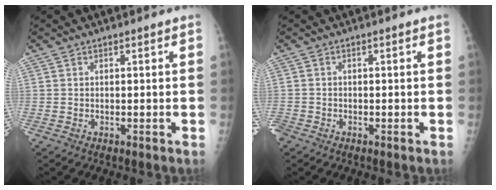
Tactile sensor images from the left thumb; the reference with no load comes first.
{"total": 2.2, "force": [-1.4, 1.5, 0.7], "torque": [-0.018, -0.001, -0.029]}